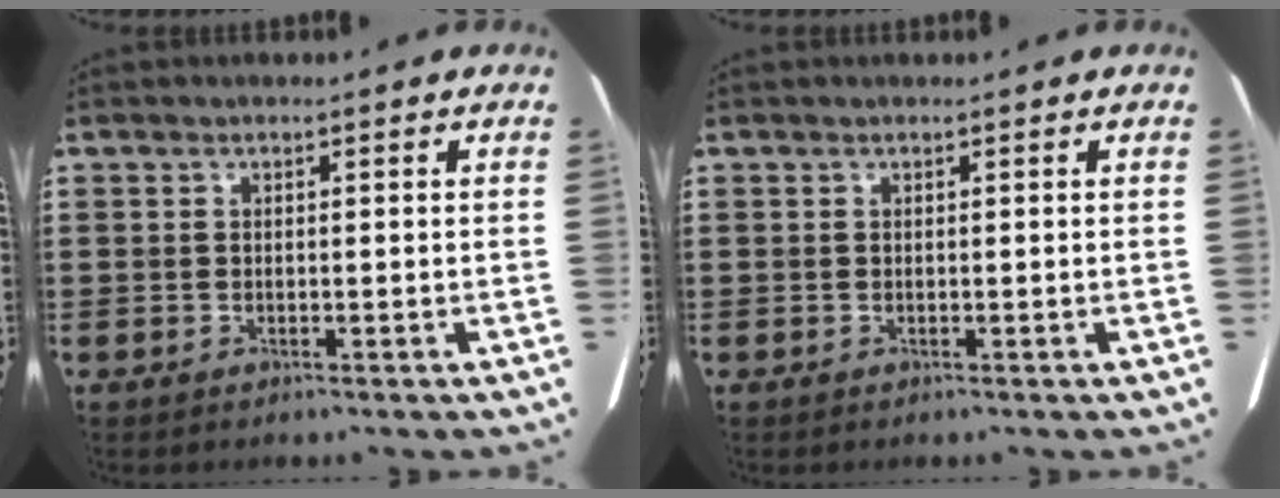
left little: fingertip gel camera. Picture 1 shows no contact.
{"total": 0.0}